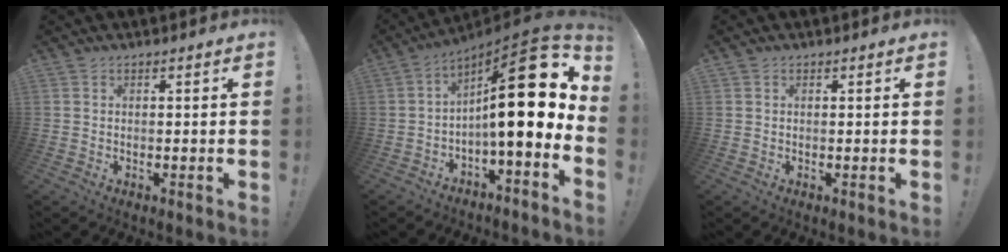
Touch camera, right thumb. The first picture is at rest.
{"total": 21.5, "force": [4.0, 5.5, 20.4], "torque": [-0.306, -0.025, 0.064]}
{"total": 0.0}